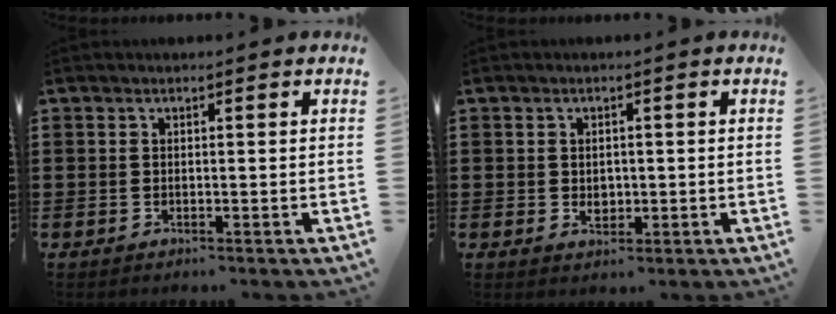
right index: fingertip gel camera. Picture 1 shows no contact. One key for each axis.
{"total": 1.8, "fx": 0.0, "fy": 1.4, "fz": 1.1, "tx": -0.015, "ty": 0.003, "tz": -0.002}